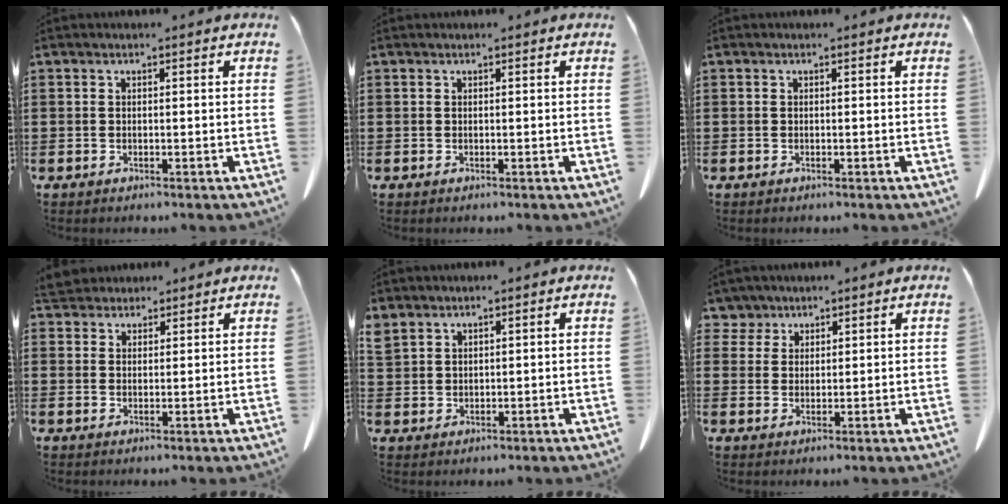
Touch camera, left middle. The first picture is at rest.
{"total": 0.0}
{"total": 0.0}
{"total": 3.3, "force": [3.2, 1.0, 0.3], "torque": [-0.015, -0.004, 0.061]}
{"total": 2.1, "force": [2.0, 0.7, 0.0], "torque": [-0.007, -0.001, 0.041]}
{"total": 3.4, "force": [2.4, 2.3, 0.3], "torque": [-0.023, 0.008, 0.046]}